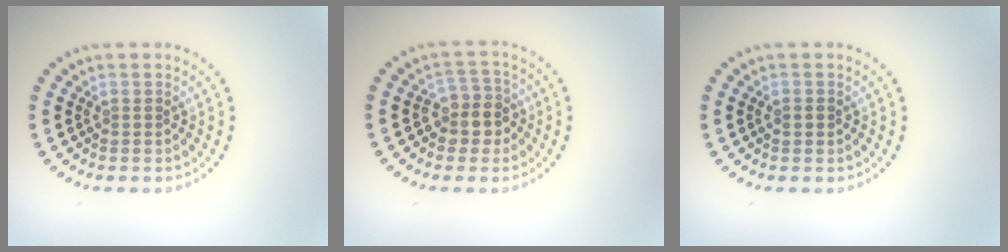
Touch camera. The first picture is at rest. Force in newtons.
{"total": 2.8, "press": 2.5, "slide": 1.3}
{"total": 1.0, "press": 1.0, "slide": 0.1}